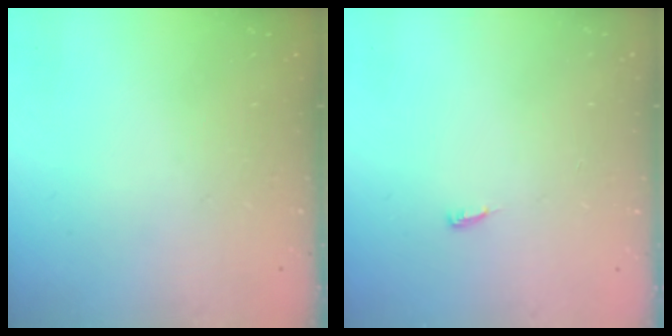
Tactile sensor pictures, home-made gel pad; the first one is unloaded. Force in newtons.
{"total": 3.3, "press": 3.3, "slide": 0.8}